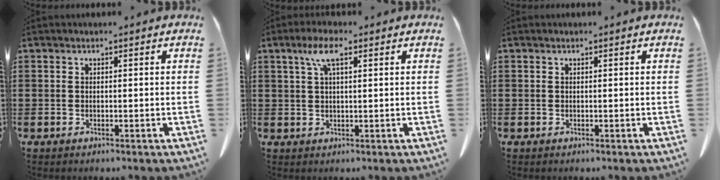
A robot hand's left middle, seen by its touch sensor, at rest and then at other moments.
{"total": 5.1, "force": [2.4, 1.5, 4.3], "torque": [-0.092, 0.009, 0.040]}
{"total": 0.0}